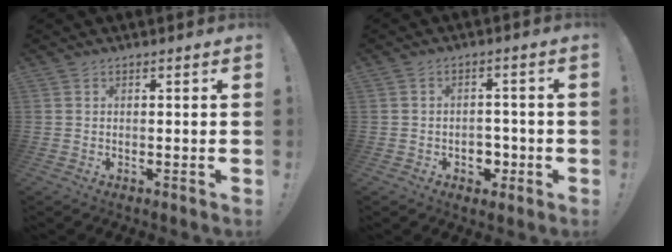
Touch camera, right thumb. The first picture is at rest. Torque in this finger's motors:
{"motor_torque": [0.30, 0.51, 0.27, -0.40, 0.00]}